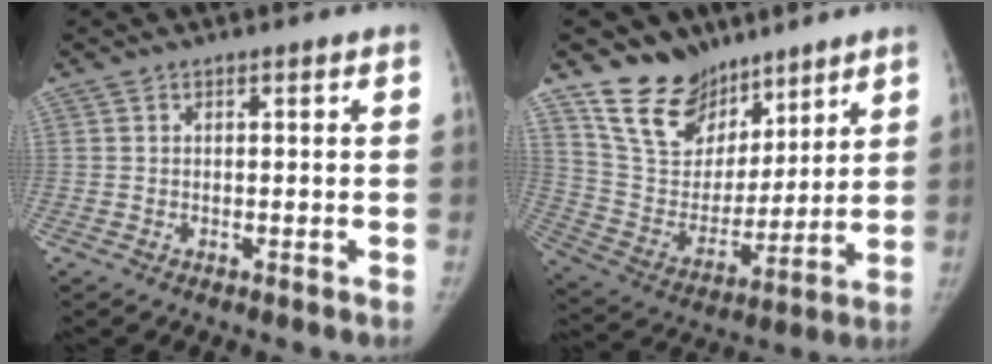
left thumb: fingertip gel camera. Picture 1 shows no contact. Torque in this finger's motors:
{"motor_torque": [0.00, 0.14, -0.14, -0.38, 0.06]}